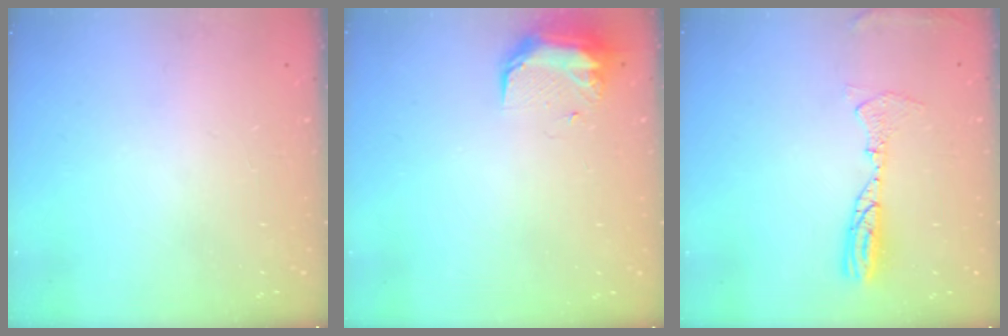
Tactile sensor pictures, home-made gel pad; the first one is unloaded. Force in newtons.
{"total": 9.0, "press": 8.7, "slide": 2.1}
{"total": 9.1, "press": 8.9, "slide": 1.7}